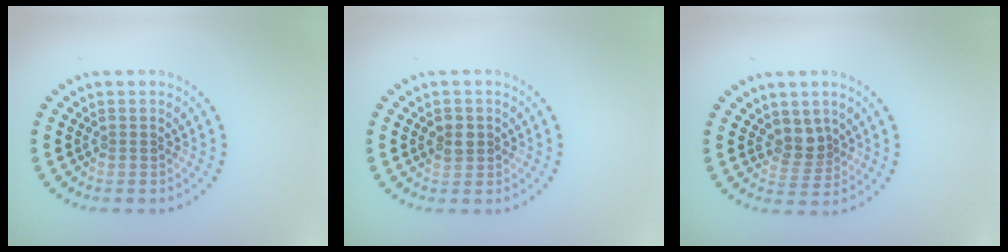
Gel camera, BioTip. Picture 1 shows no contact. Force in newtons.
{"total": 1.6, "press": 1.6, "slide": 0.5}
{"total": 2.3, "press": 1.8, "slide": 1.5}